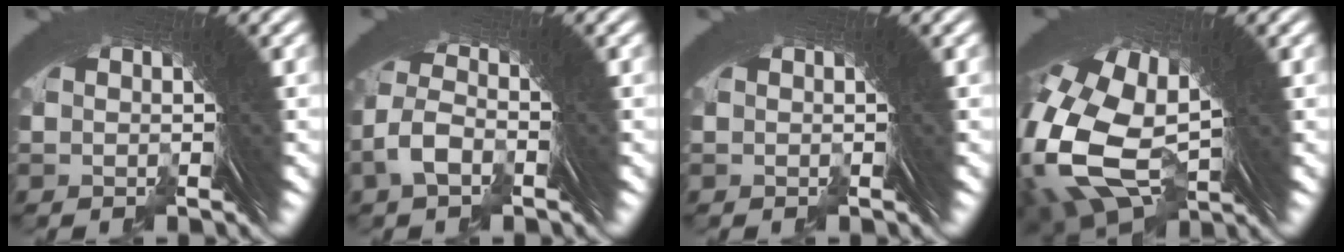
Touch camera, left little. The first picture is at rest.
{"total": 2.5, "force": [-1.0, 1.4, 1.7], "torque": [-0.028, 0.006, -0.023]}
{"total": 0.0}
{"total": 14.8, "force": [-0.7, 11.1, 9.8], "torque": [-0.229, -0.058, 0.008]}